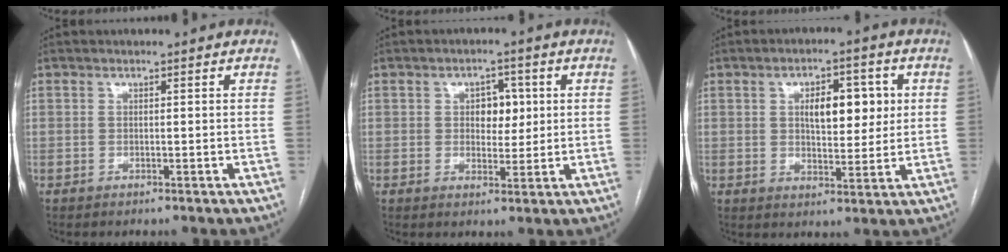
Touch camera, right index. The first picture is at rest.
{"total": 4.5, "force": [0.9, 2.9, 3.3], "torque": [-0.042, 0.010, 0.017]}
{"total": 8.0, "force": [1.9, 3.5, 6.9], "torque": [-0.100, 0.011, 0.033]}